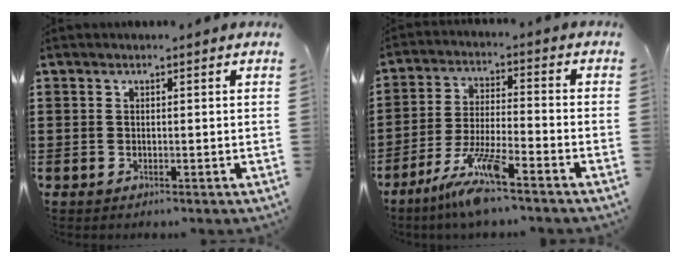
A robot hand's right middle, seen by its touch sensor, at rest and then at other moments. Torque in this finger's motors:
{"motor_torque": [1.76, -0.38, 0.85, 0.19]}